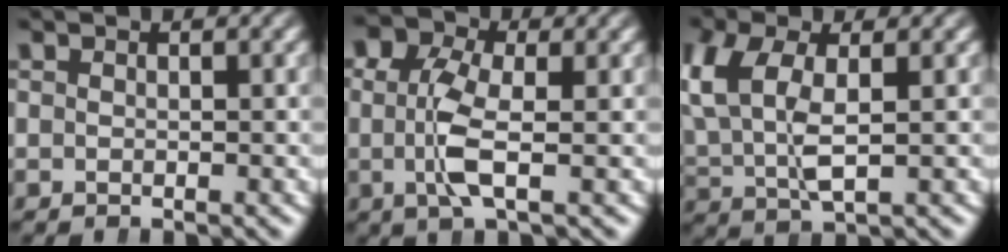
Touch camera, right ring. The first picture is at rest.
{"total": 3.9, "force": [-0.1, 2.0, 3.4], "torque": [-0.077, -0.021, 0.001]}
{"total": 5.6, "force": [1.1, 3.4, 4.4], "torque": [-0.115, -0.021, 0.031]}